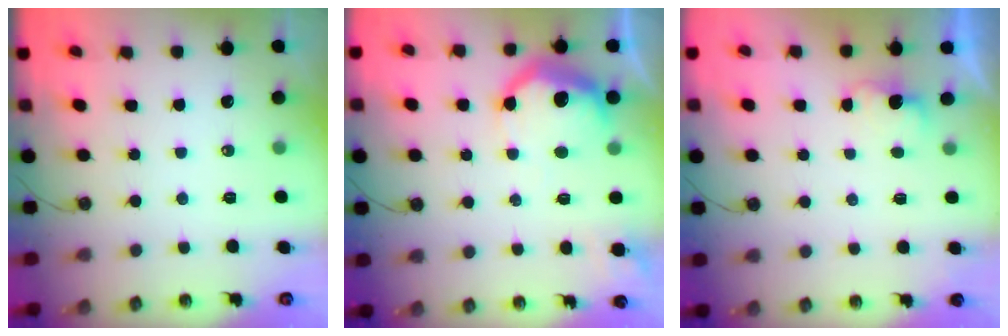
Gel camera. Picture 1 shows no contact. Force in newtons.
{"total": 13.1, "press": 13.1, "slide": 0.8}
{"total": 1.8, "press": 1.6, "slide": 0.8}